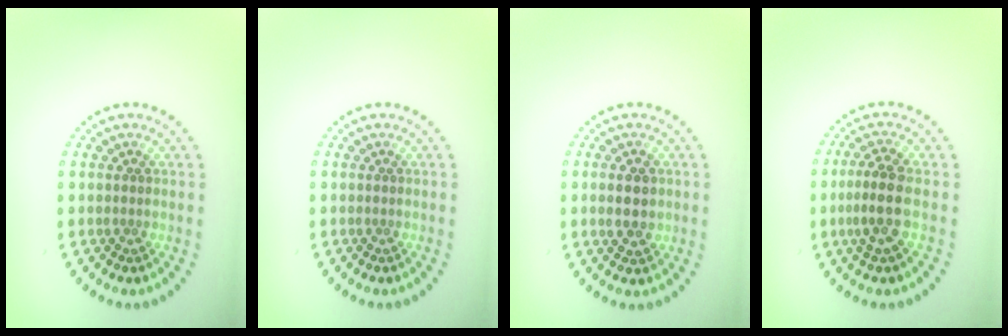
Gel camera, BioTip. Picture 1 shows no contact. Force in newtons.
{"total": 0.0}
{"total": 2.7, "press": 2.6, "slide": 0.3}
{"total": 2.9, "press": 2.6, "slide": 1.3}